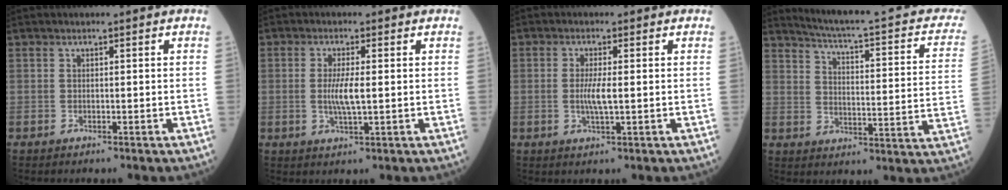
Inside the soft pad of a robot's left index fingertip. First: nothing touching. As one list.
[{"total": 4.0, "force": [-0.1, 0.5, 4.0], "torque": [-0.083, -0.009, -0.003]}, {"total": 3.3, "force": [-0.2, 0.4, 3.3], "torque": [-0.068, -0.007, -0.005]}, {"total": 19.2, "force": [16.4, 2.5, 9.7], "torque": [-0.130, -0.041, 0.187]}]